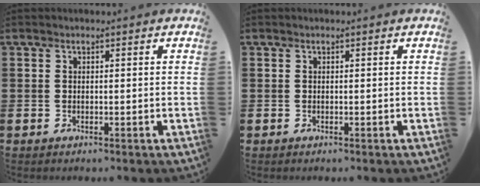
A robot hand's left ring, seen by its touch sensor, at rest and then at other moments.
{"total": 0.0}